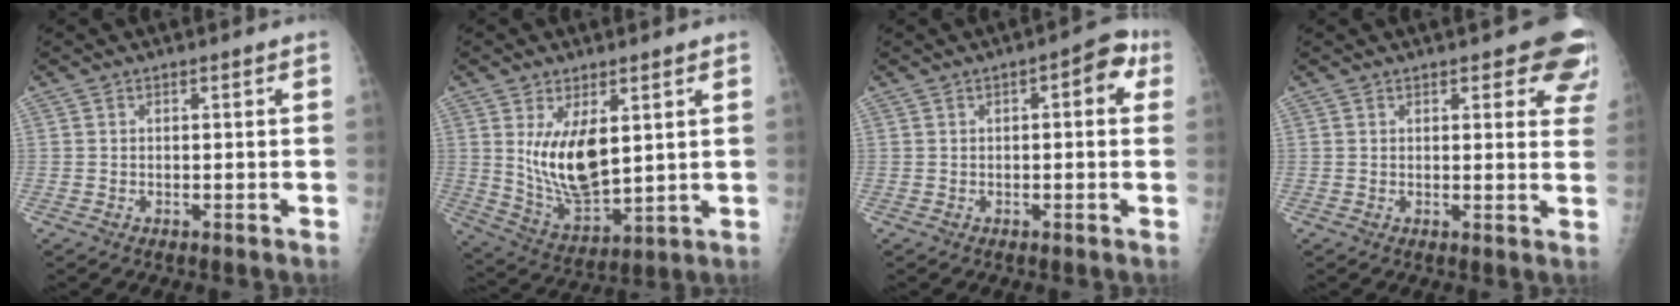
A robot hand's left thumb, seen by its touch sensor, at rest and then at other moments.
{"total": 12.2, "force": [3.2, 5.8, 10.3], "torque": [-0.165, -0.031, 0.077]}
{"total": 5.5, "force": [1.6, 2.4, 4.7], "torque": [-0.042, 0.014, 0.011]}
{"total": 9.7, "force": [6.7, 3.4, 6.1], "torque": [-0.029, -0.026, 0.061]}